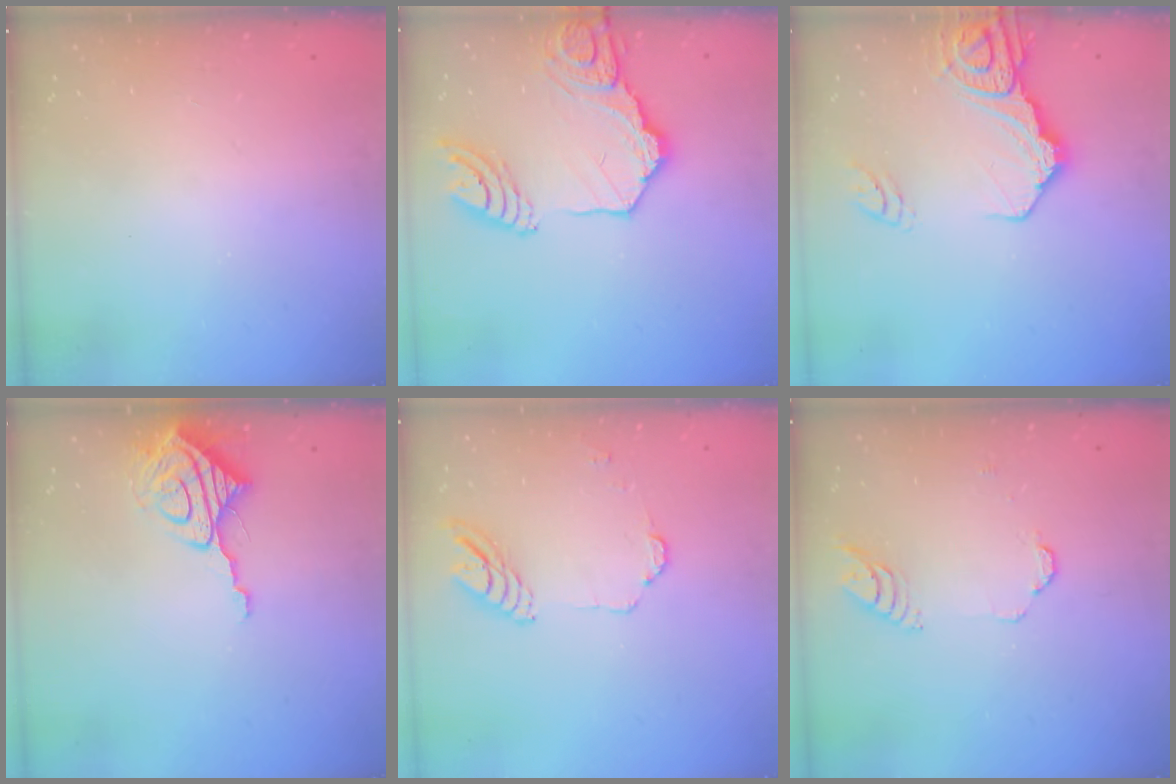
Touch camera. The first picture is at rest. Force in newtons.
{"total": 16.5, "press": 16.4, "slide": 1.7}
{"total": 14.8, "press": 14.7, "slide": 1.7}
{"total": 9.6, "press": 9.6, "slide": 0.5}
{"total": 8.4, "press": 8.4, "slide": 0.3}
{"total": 3.9, "press": 3.9, "slide": 0.4}